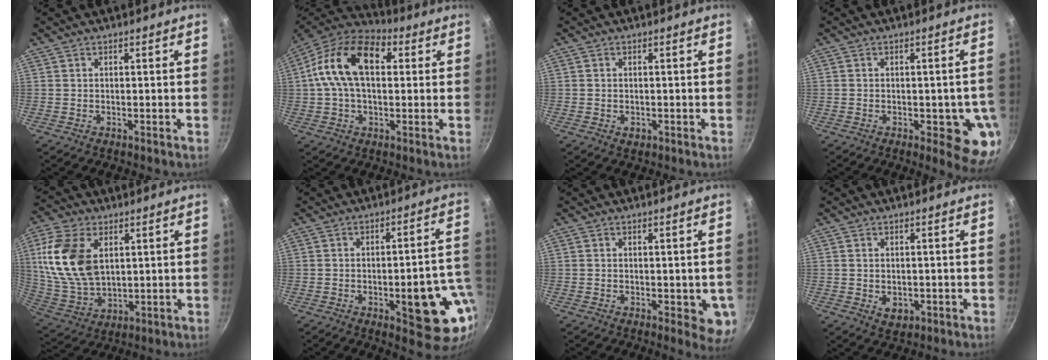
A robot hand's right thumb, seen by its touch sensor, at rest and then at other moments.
{"total": 16.4, "force": [2.9, 10.0, 12.7], "torque": [-0.202, 0.026, 0.027]}
{"total": 1.5, "force": [-0.5, 1.2, 0.8], "torque": [-0.010, 0.000, -0.007]}
{"total": 8.7, "force": [-2.4, 3.4, 7.6], "torque": [-0.054, 0.000, -0.028]}
{"total": 16.6, "force": [4.3, 10.4, 12.2], "torque": [-0.227, -0.014, 0.095]}
{"total": 15.8, "force": [-4.1, 6.1, 14.0], "torque": [-0.129, 0.028, -0.051]}
{"total": 6.4, "force": [-1.4, 2.8, 5.6], "torque": [-0.045, -0.003, -0.015]}
{"total": 3.3, "force": [-0.5, 2.5, 2.1], "torque": [-0.030, -0.005, -0.003]}